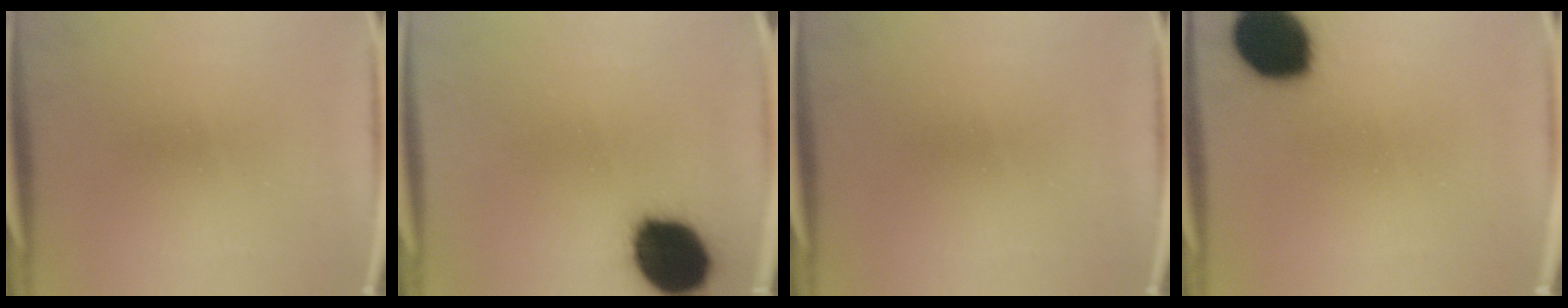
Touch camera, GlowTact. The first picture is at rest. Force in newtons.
{"total": 18.2}
{"total": 0.0}
{"total": 18.0}